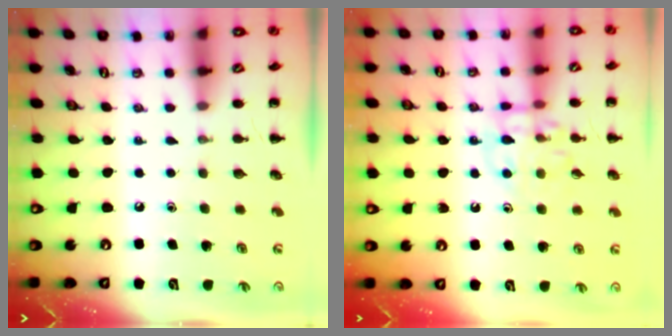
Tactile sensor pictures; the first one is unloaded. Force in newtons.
{"total": 11.2, "press": 11.1, "slide": 0.9}